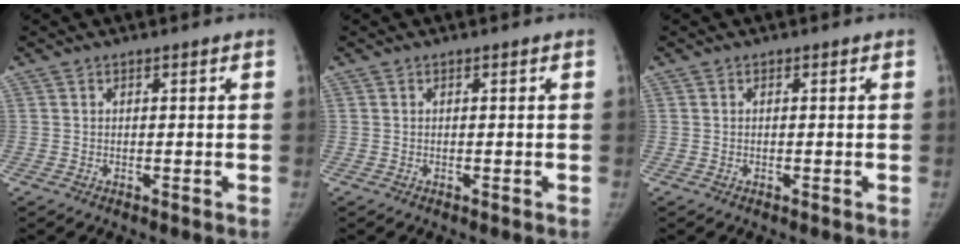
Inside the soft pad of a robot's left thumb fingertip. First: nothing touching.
{"total": 0.0}
{"total": 0.0}